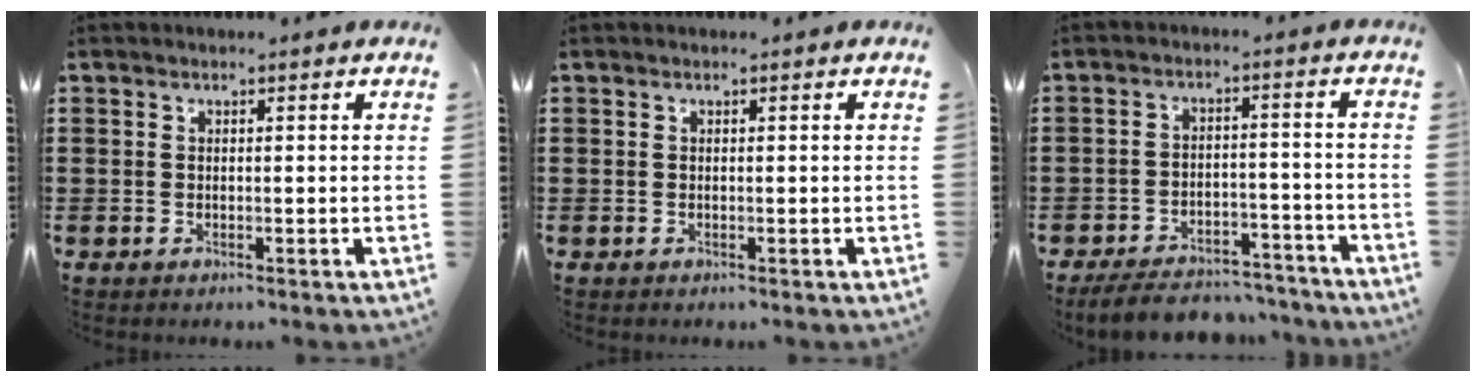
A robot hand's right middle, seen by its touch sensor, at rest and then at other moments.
{"total": 0.0}
{"total": 6.4, "force": [-6.1, 1.3, 1.4], "torque": [-0.020, 0.017, -0.118]}